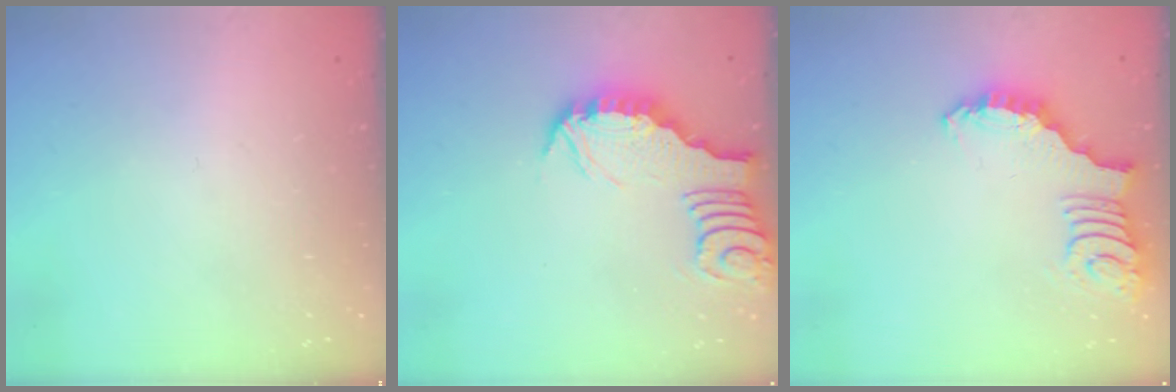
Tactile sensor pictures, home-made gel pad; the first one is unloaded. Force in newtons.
{"total": 3.2, "press": 3.2, "slide": 0.4}
{"total": 2.7, "press": 2.7, "slide": 0.5}